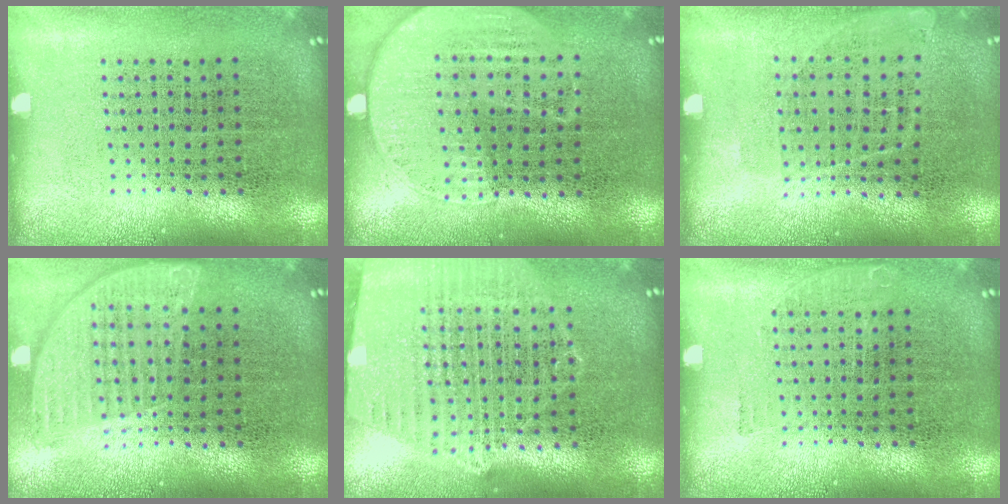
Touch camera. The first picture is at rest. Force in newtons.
{"total": 1.2, "press": 1.0, "slide": 0.6}
{"total": 1.1, "press": 0.9, "slide": 0.7}
{"total": 0.9, "press": 0.9, "slide": 0.0}
{"total": 1.6, "press": 1.5, "slide": 0.4}
{"total": 0.5, "press": 0.5, "slide": 0.1}